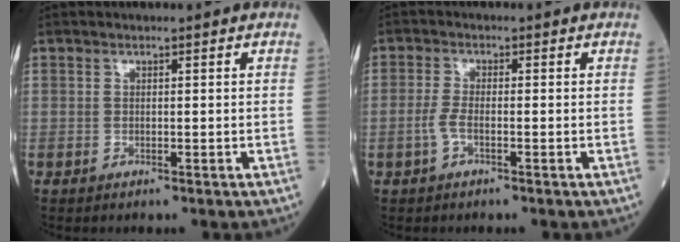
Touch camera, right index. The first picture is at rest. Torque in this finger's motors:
{"motor_torque": [-0.04, -0.06, -0.06, 0.00]}